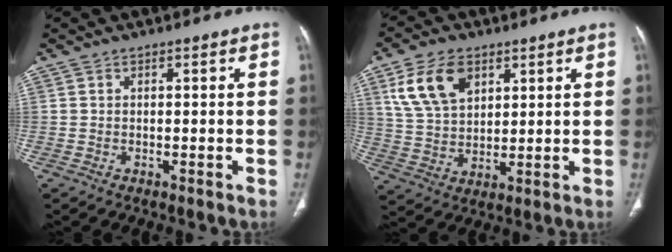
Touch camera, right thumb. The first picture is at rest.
{"total": 11.5, "force": [5.4, 7.2, 7.3], "torque": [-0.122, -0.014, 0.111]}